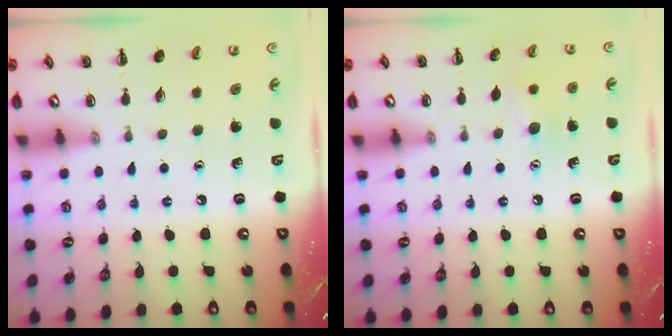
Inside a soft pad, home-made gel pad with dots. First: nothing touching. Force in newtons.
{"total": 8.9, "press": 8.8, "slide": 1.5}